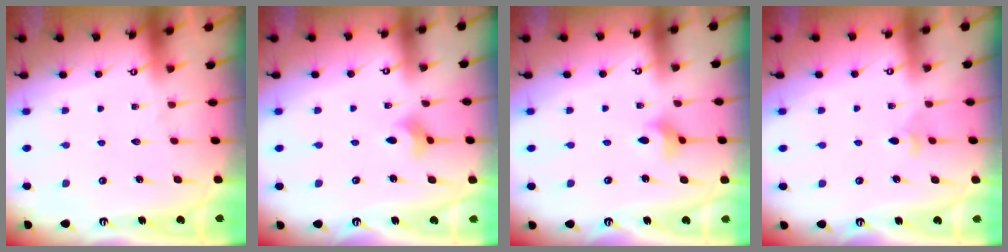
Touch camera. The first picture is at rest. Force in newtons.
{"total": 2.6, "press": 2.6, "slide": 0.5}
{"total": 3.0, "press": 2.9, "slide": 0.7}
{"total": 3.6, "press": 3.5, "slide": 0.8}